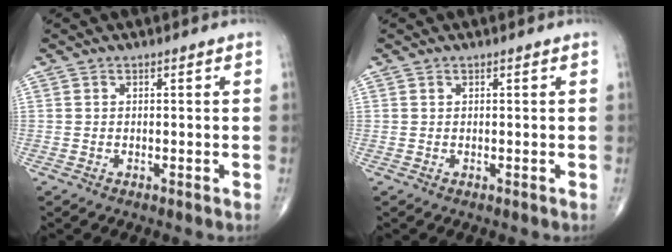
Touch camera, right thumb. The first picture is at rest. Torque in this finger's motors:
{"motor_torque": [-0.24, 0.08, 0.14, 0.01, -0.02]}